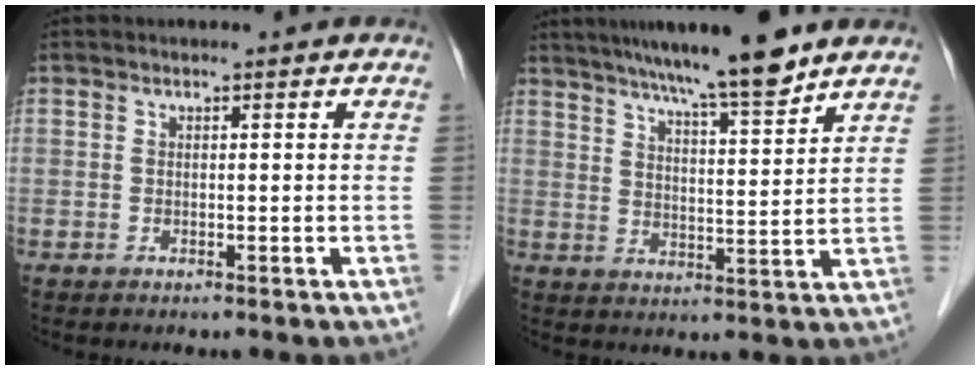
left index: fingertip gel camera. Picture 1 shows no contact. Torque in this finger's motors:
{"motor_torque": [0.35, -0.41, 0.28, 0.07]}